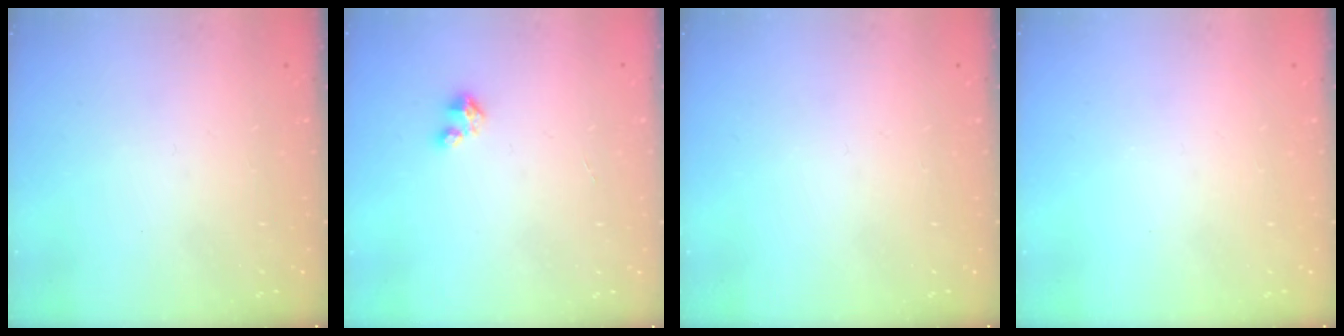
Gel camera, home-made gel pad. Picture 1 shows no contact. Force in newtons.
{"total": 1.4, "press": 1.4, "slide": 0.2}
{"total": 0.0}
{"total": 0.0}